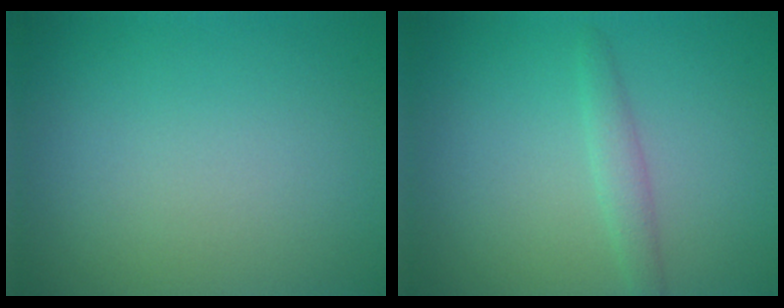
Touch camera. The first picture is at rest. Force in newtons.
{"total": 1.5, "press": 1.5, "slide": 0.0}